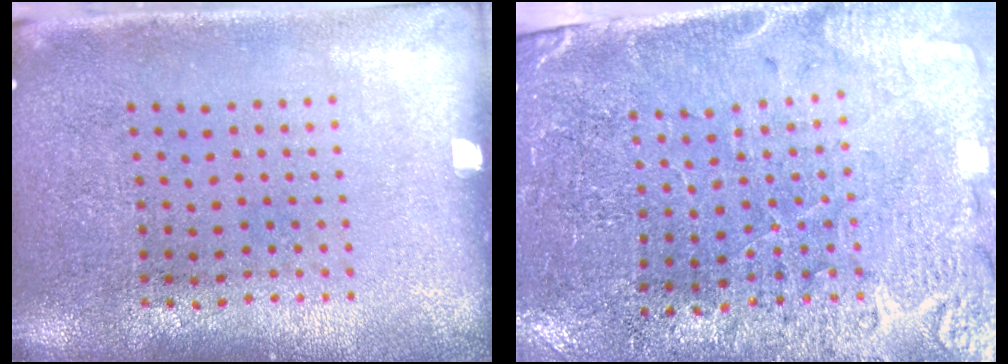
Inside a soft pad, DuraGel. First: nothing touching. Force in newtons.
{"total": 3.2, "press": 3.0, "slide": 0.9}